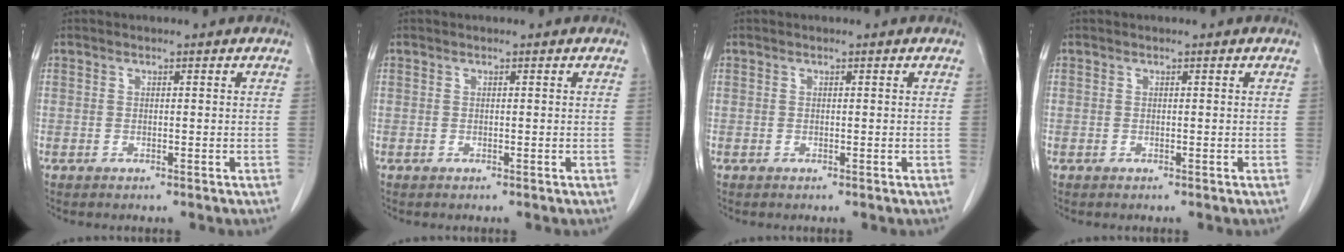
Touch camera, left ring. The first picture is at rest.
{"total": 0.0}
{"total": 0.0}
{"total": 0.0}